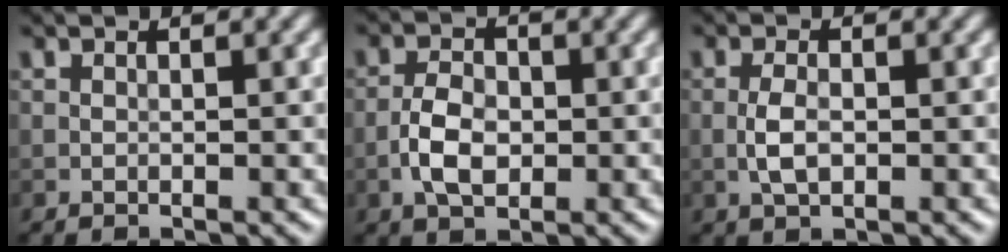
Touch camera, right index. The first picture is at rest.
{"total": 3.7, "force": [-0.9, 2.2, 2.8], "torque": [-0.050, 0.003, -0.020]}
{"total": 2.3, "force": [-0.4, 1.0, 2.0], "torque": [-0.041, 0.001, -0.012]}